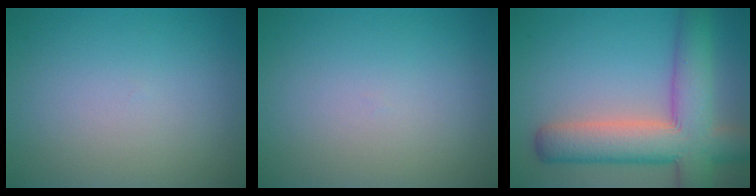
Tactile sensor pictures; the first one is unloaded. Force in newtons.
{"total": 0.0}
{"total": 9.4, "press": 9.4, "slide": 0.5}